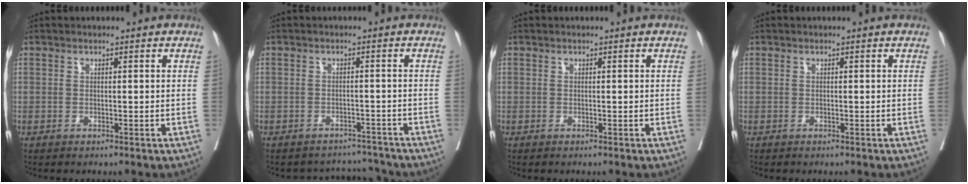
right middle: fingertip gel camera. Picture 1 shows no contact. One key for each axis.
{"total": 5.1, "fx": -4.8, "fy": 0.8, "fz": -1.4, "tx": 0.018, "ty": 0.017, "tz": -0.063}
{"total": 0.0}
{"total": 0.0}